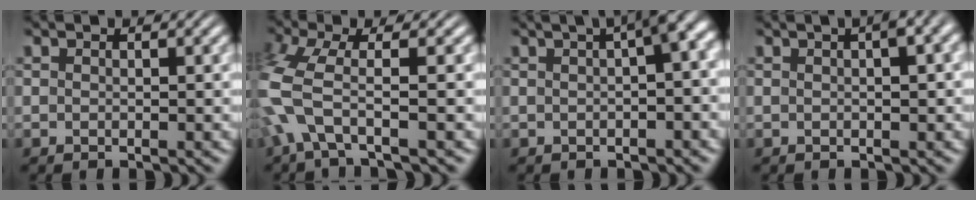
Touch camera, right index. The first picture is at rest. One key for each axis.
{"total": 5.5, "fx": -1.3, "fy": 3.3, "fz": 4.2, "tx": -0.134, "ty": -0.022, "tz": -0.018}
{"total": 7.0, "fx": 2.4, "fy": 2.9, "fz": 5.9, "tx": -0.061, "ty": 0.040, "tz": 0.021}
{"total": 2.8, "fx": 1.0, "fy": 0.8, "fz": 2.5, "tx": -0.012, "ty": 0.020, "tz": 0.007}